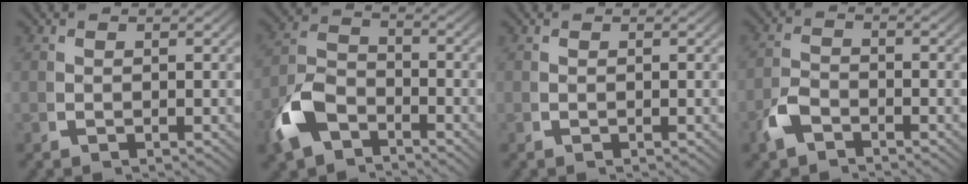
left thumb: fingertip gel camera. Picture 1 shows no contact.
{"total": 6.6, "force": [-3.2, 4.5, 3.7], "torque": [-0.085, -0.019, -0.051]}
{"total": 0.0}
{"total": 2.8, "force": [-1.9, 1.6, 1.4], "torque": [-0.036, -0.008, -0.034]}